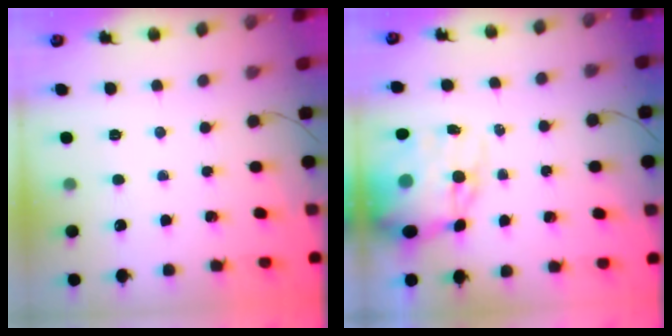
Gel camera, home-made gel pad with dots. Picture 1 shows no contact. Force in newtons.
{"total": 14.5, "press": 14.1, "slide": 3.3}